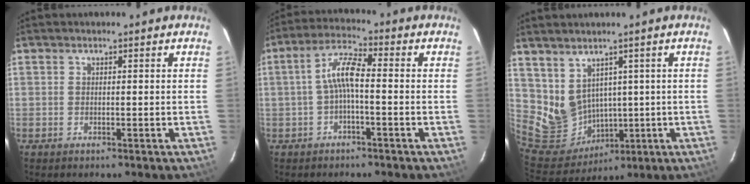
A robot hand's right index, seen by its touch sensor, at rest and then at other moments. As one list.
[{"total": 5.9, "force": [-1.1, 1.3, 5.6], "torque": [-0.122, 0.018, -0.023]}, {"total": 9.8, "force": [2.8, 8.4, 4.3], "torque": [-0.108, -0.005, 0.089]}]